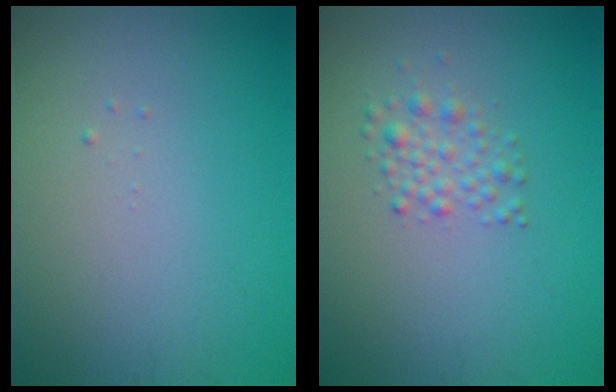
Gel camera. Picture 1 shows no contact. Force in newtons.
{"total": 1.9, "press": 1.8, "slide": 0.1}